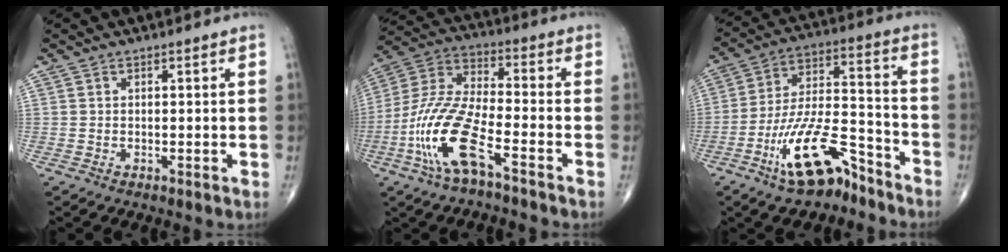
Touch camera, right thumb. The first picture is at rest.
{"total": 15.1, "force": [-7.0, 4.6, 12.5], "torque": [-0.282, 0.037, -0.138]}
{"total": 15.5, "force": [-9.8, 6.1, 10.4], "torque": [-0.177, 0.081, -0.178]}